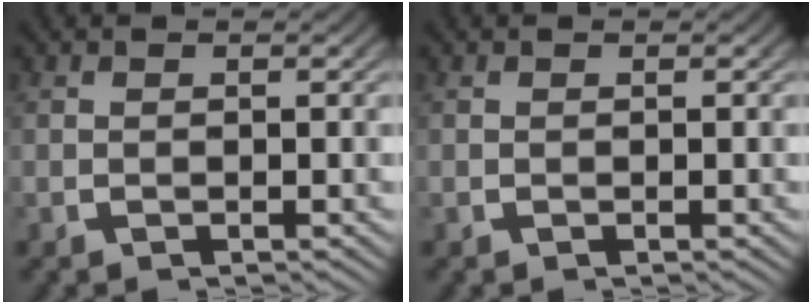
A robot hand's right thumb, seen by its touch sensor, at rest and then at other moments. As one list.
[{"total": 0.0}]